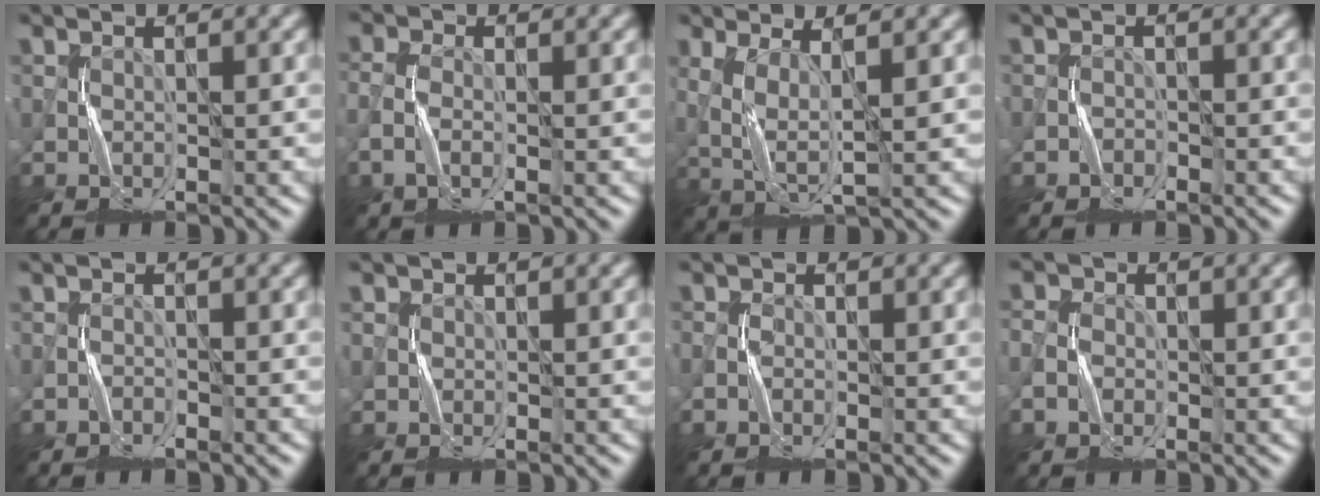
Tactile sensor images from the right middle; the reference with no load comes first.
{"total": 2.0, "force": [-0.9, 1.0, 1.5], "torque": [-0.040, 0.002, -0.021]}
{"total": 3.5, "force": [0.7, 0.7, 3.4], "torque": [-0.080, -0.002, 0.019]}
{"total": 0.9, "force": [-0.8, 0.4, -0.2], "torque": [0.005, 0.003, -0.014]}
{"total": 1.0, "force": [-1.0, 0.2, 0.0], "torque": [0.000, 0.004, -0.017]}
{"total": 0.6, "force": [-0.1, 0.6, -0.1], "torque": [0.002, 0.000, -0.002]}
{"total": 0.9, "force": [-0.7, 0.5, 0.2], "torque": [-0.001, 0.003, -0.015]}
{"total": 2.1, "force": [-0.8, 1.7, 0.8], "torque": [-0.016, 0.000, -0.011]}